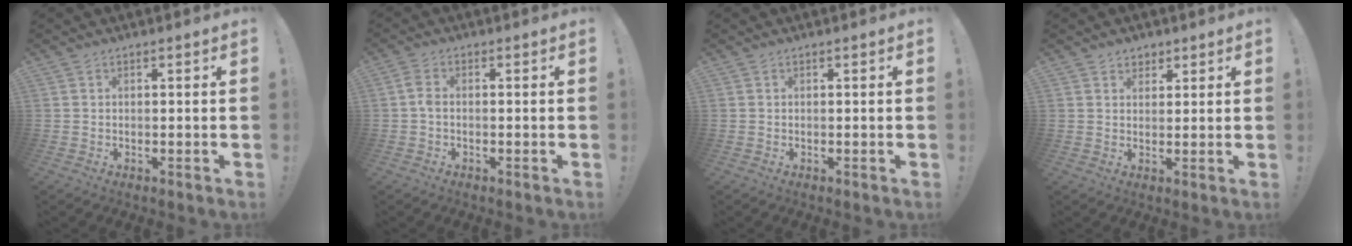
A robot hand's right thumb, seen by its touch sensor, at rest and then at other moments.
{"total": 3.3, "force": [-0.2, 1.8, 2.7], "torque": [-0.054, 0.007, -0.003]}
{"total": 0.0}
{"total": 3.0, "force": [2.1, 2.1, 0.4], "torque": [0.002, -0.011, 0.037]}